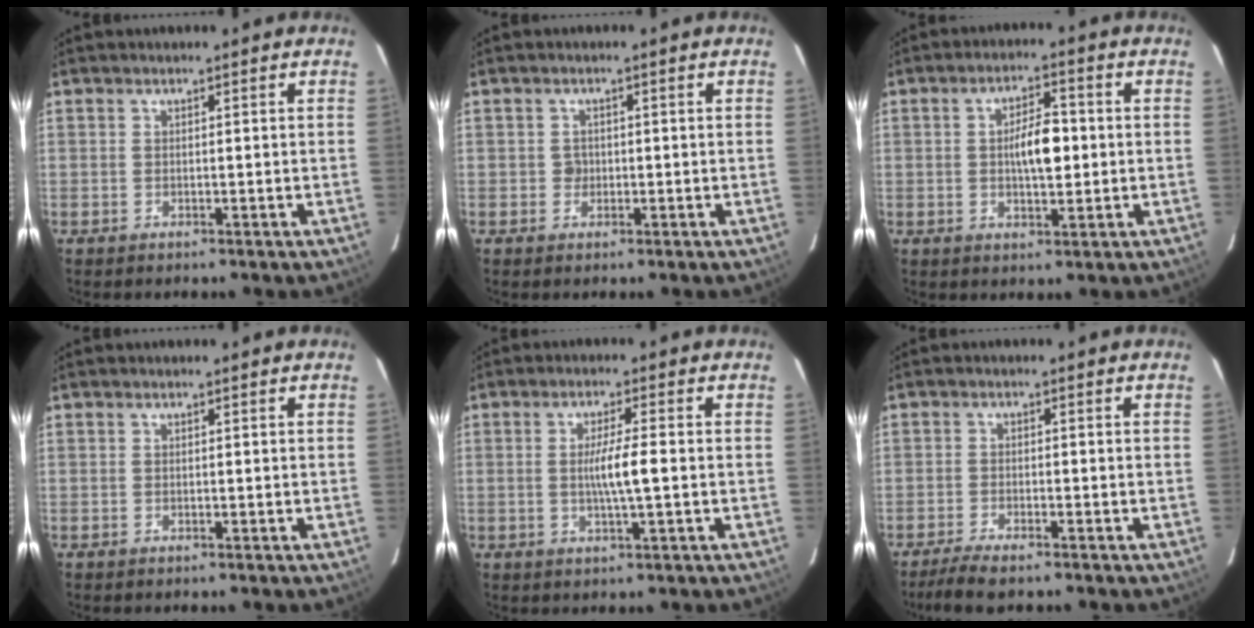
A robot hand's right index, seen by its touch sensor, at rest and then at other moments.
{"total": 1.3, "force": [-0.2, 1.2, 0.5], "torque": [-0.008, 0.003, -0.002]}
{"total": 6.2, "force": [0.1, 2.1, 5.8], "torque": [-0.101, 0.011, 0.003]}
{"total": 0.0}
{"total": 4.9, "force": [-0.3, -0.1, 4.9], "torque": [-0.089, -0.006, -0.006]}
{"total": 5.2, "force": [-4.2, 0.6, 3.0], "torque": [-0.053, -0.012, -0.070]}